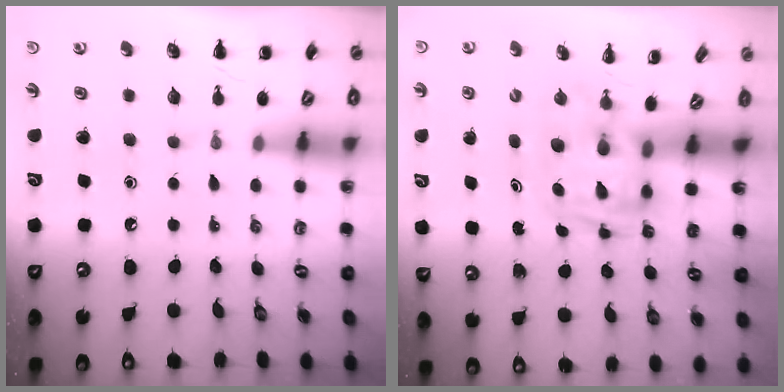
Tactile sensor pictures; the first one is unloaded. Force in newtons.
{"total": 2.8, "press": 2.8, "slide": 0.5}